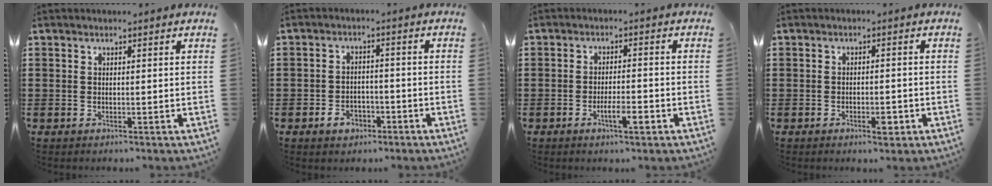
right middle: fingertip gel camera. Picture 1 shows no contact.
{"total": 3.2, "force": [-2.0, 2.0, 1.5], "torque": [-0.030, 0.003, -0.041]}
{"total": 4.0, "force": [-2.0, 1.1, 3.3], "torque": [-0.046, 0.002, -0.038]}
{"total": 2.4, "force": [-1.4, 0.9, 1.8], "torque": [-0.021, -0.003, -0.027]}